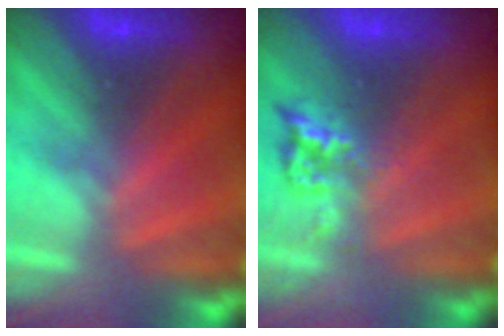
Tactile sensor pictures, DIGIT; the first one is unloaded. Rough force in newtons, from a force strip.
{"total": 2.3}